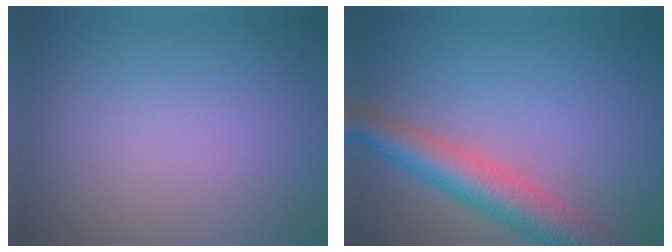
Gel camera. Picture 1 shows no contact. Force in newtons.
{"total": 6.2, "press": 6.2, "slide": 0.1}